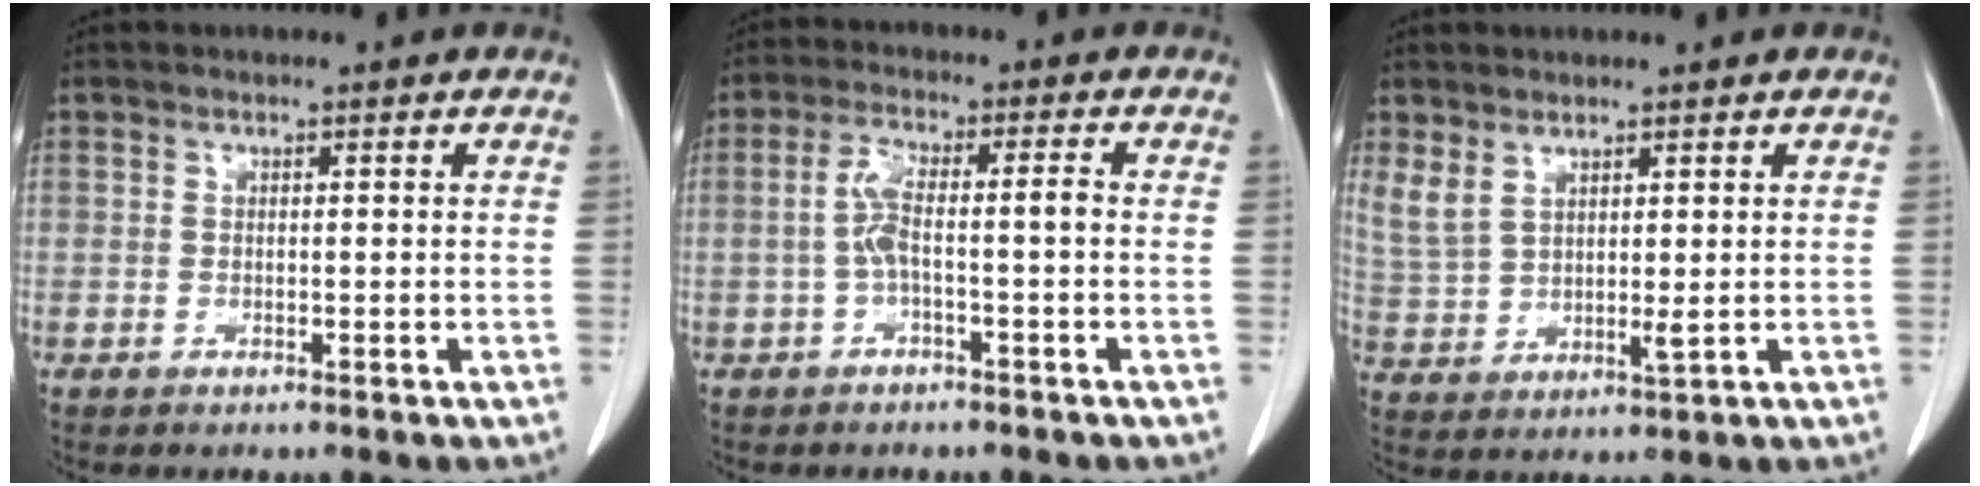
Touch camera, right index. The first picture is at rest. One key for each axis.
{"total": 4.9, "fx": -0.8, "fy": 0.8, "fz": 4.7, "tx": -0.098, "ty": 0.020, "tz": -0.014}
{"total": 6.0, "fx": 3.5, "fy": 2.3, "fz": 4.3, "tx": -0.100, "ty": -0.004, "tz": 0.079}